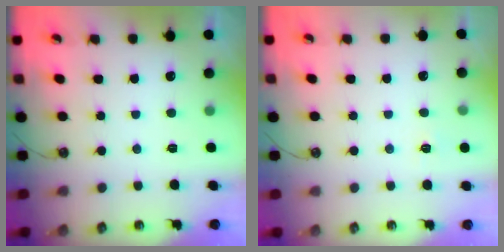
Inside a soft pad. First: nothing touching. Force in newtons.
{"total": 3.8, "press": 3.7, "slide": 0.7}